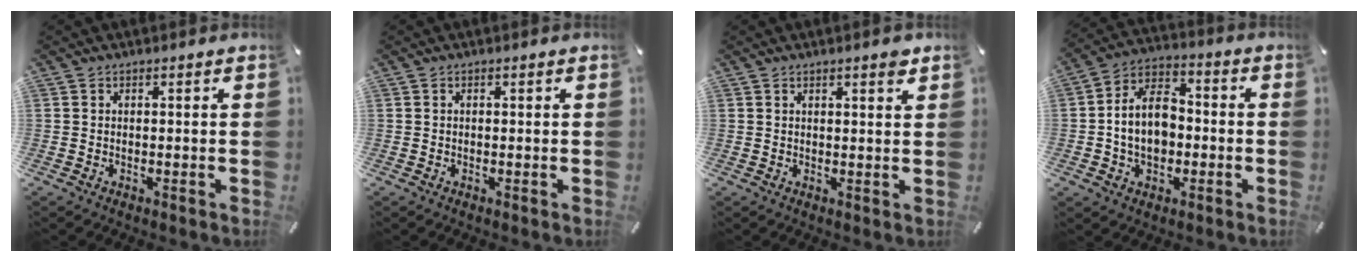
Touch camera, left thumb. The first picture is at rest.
{"total": 0.0}
{"total": 2.1, "force": [1.5, 0.4, 1.4], "torque": [-0.021, -0.002, 0.024]}
{"total": 11.4, "force": [-1.5, 8.5, 7.6], "torque": [-0.147, 0.020, -0.028]}